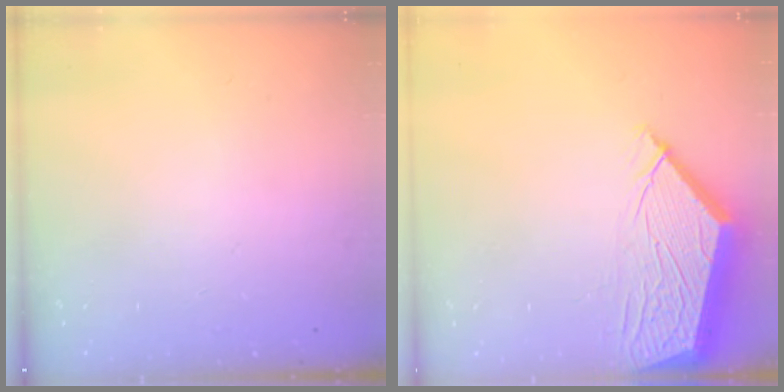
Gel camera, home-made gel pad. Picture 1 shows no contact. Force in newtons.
{"total": 6.3, "press": 6.2, "slide": 0.7}